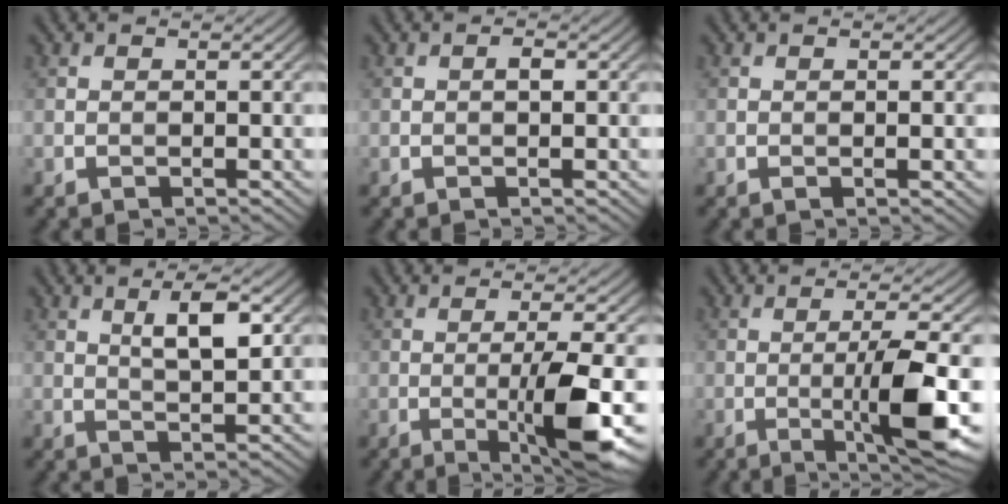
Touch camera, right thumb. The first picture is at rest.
{"total": 0.9, "force": [0.0, 0.3, 0.9], "torque": [-0.014, 0.001, 0.000]}
{"total": 0.7, "force": [-0.1, 0.1, 0.7], "torque": [-0.012, -0.002, -0.002]}
{"total": 5.1, "force": [1.9, 1.4, 4.5], "torque": [-0.084, -0.002, 0.035]}
{"total": 8.3, "force": [-1.7, 1.1, 8.0], "torque": [-0.133, 0.001, -0.028]}
{"total": 9.1, "force": [-1.7, 1.1, 8.8], "torque": [-0.145, 0.006, -0.026]}